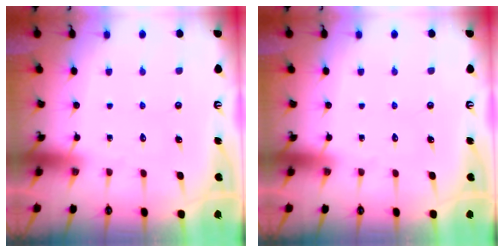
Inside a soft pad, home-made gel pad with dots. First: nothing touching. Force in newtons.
{"total": 0.0}